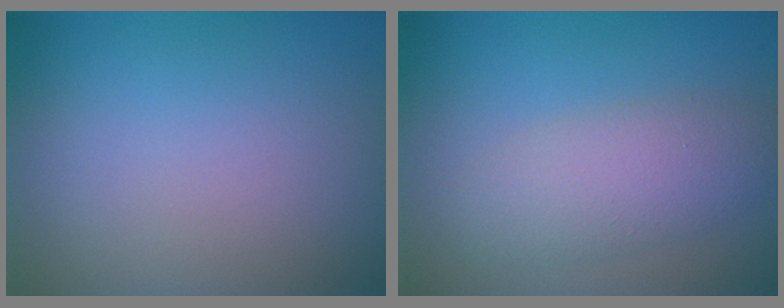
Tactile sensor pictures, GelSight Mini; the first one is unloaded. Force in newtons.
{"total": 3.8, "press": 3.8, "slide": 0.1}